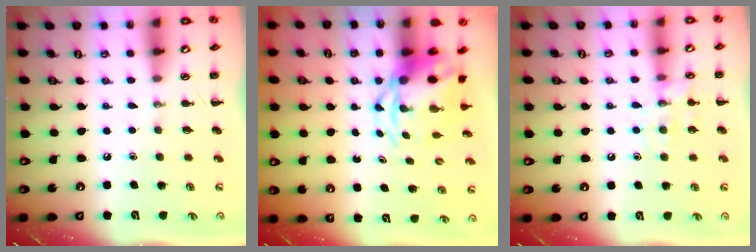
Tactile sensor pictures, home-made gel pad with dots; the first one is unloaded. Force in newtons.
{"total": 5.5, "press": 5.3, "slide": 1.3}
{"total": 9.5, "press": 9.5, "slide": 0.6}